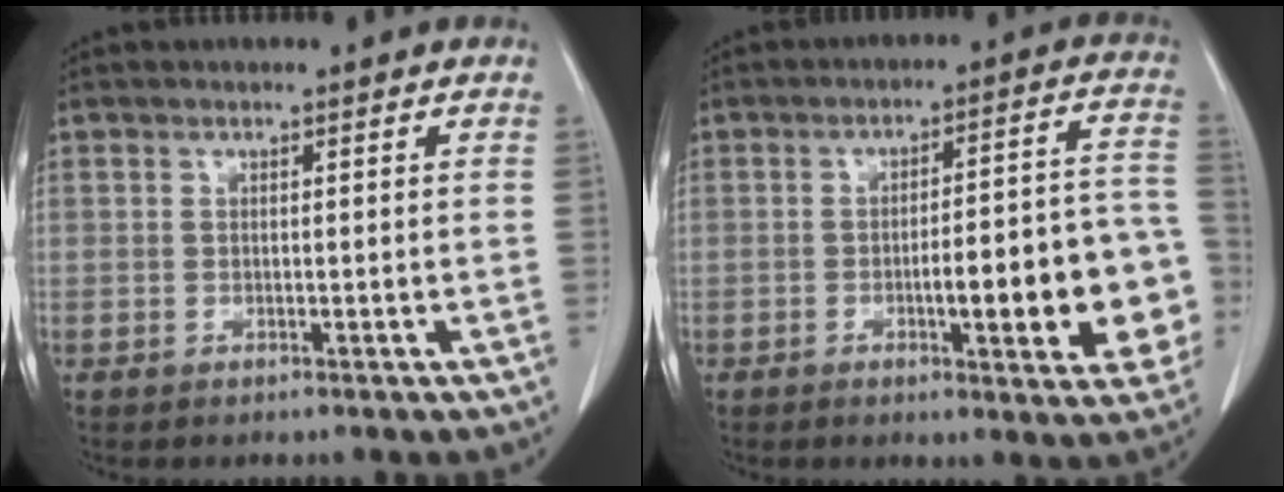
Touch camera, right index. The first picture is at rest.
{"total": 14.9, "force": [-3.9, 3.3, 14.0], "torque": [-0.142, 0.031, -0.040]}